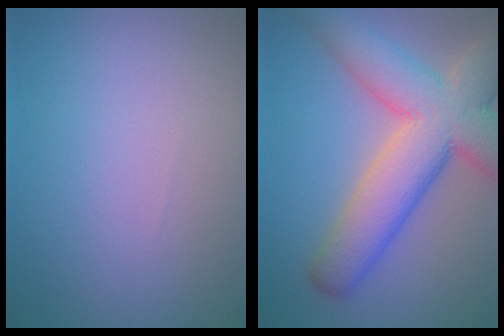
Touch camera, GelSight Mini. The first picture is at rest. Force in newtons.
{"total": 10.5, "press": 10.5, "slide": 0.8}